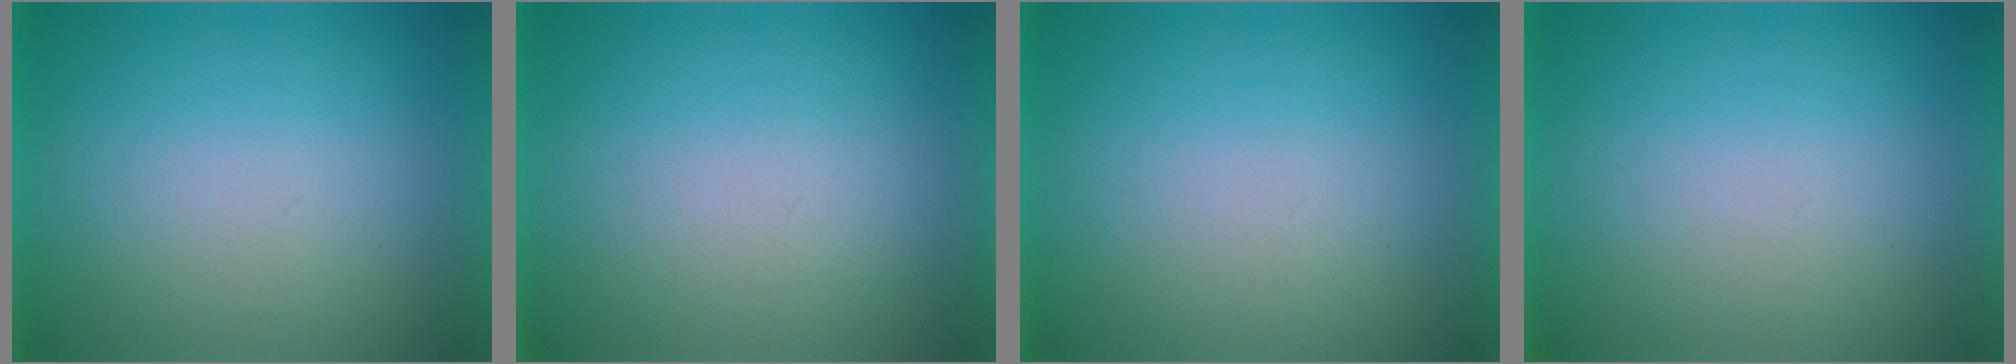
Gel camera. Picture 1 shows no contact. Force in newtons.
{"total": 1.3}
{"total": 1.3}
{"total": 0.0}